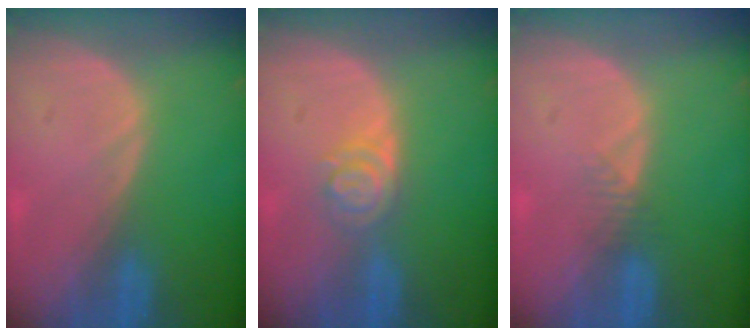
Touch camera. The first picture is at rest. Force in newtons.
{"total": 4.0, "press": 3.6, "slide": 1.6}
{"total": 1.6, "press": 1.4, "slide": 0.9}